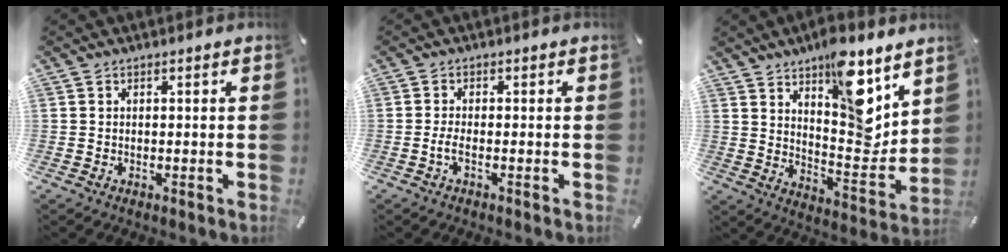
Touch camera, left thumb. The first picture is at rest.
{"total": 2.5, "force": [-0.9, 0.8, 2.2], "torque": [-0.047, 0.000, -0.017]}
{"total": 14.9, "force": [10.0, 5.9, 9.3], "torque": [-0.111, -0.084, 0.170]}